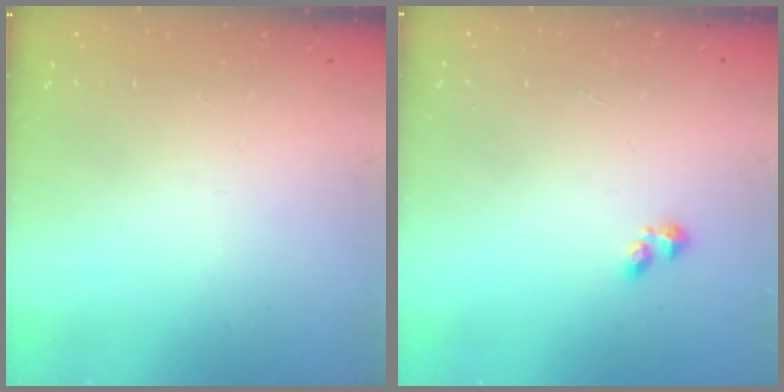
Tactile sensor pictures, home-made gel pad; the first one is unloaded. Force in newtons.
{"total": 2.2, "press": 2.1, "slide": 0.6}